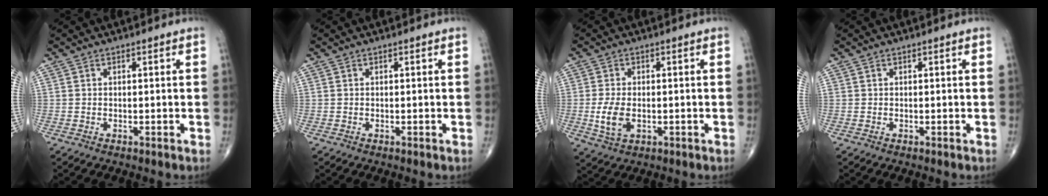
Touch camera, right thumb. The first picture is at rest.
{"total": 0.0}
{"total": 5.8, "force": [-0.9, 3.5, 4.5], "torque": [-0.091, -0.005, -0.013]}
{"total": 0.0}